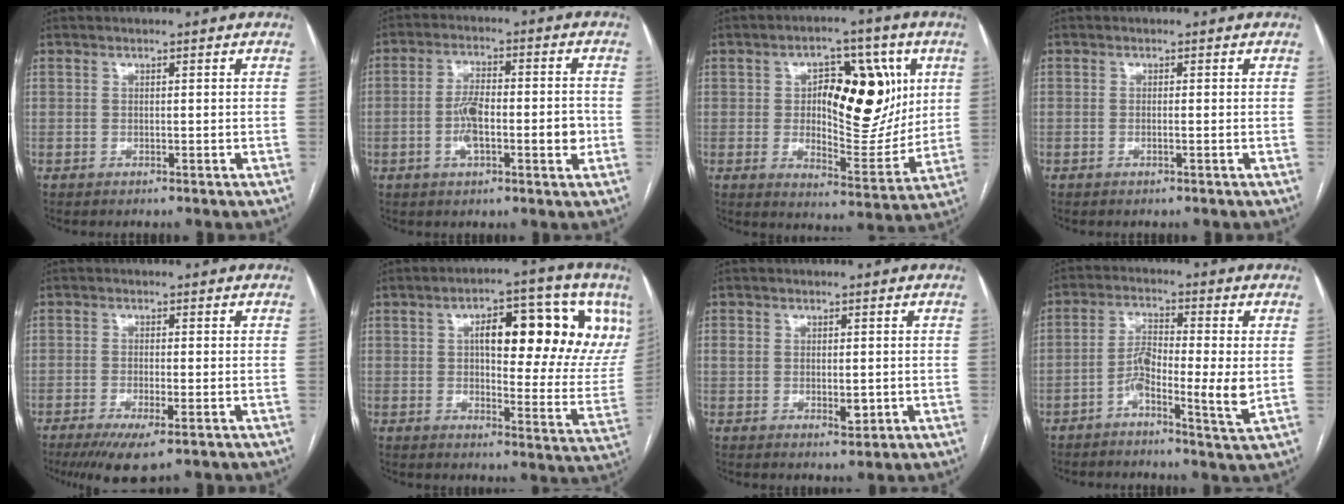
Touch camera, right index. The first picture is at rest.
{"total": 8.7, "force": [-1.7, 3.0, 8.0], "torque": [-0.143, 0.015, -0.028]}
{"total": 16.2, "force": [3.3, 7.2, 14.1], "torque": [-0.193, 0.014, 0.059]}
{"total": 0.6, "force": [-0.2, 0.0, 0.5], "torque": [-0.011, 0.000, -0.002]}
{"total": 6.1, "force": [-3.5, 0.9, 4.9], "torque": [-0.086, -0.017, -0.057]}
{"total": 20.7, "force": [7.2, 6.7, 18.2], "torque": [-0.228, 0.027, 0.099]}
{"total": 3.8, "force": [-0.1, 2.3, 3.0], "torque": [-0.045, 0.001, 0.006]}
{"total": 7.6, "force": [-1.7, 1.0, 7.3], "torque": [-0.134, 0.006, -0.038]}